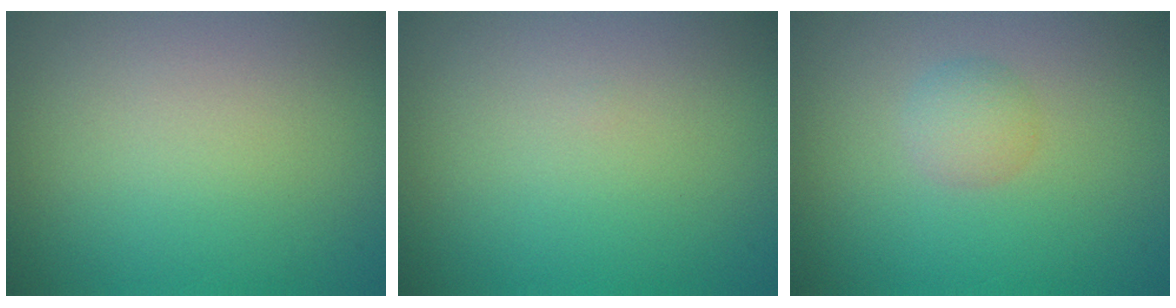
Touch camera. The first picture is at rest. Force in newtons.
{"total": 0.0}
{"total": 1.6, "press": 1.6, "slide": 0.1}